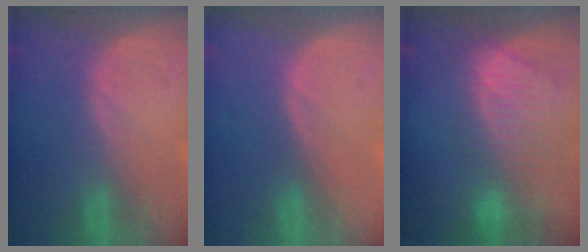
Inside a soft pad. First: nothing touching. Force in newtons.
{"total": 0.0}
{"total": 9.2, "press": 8.1, "slide": 4.5}